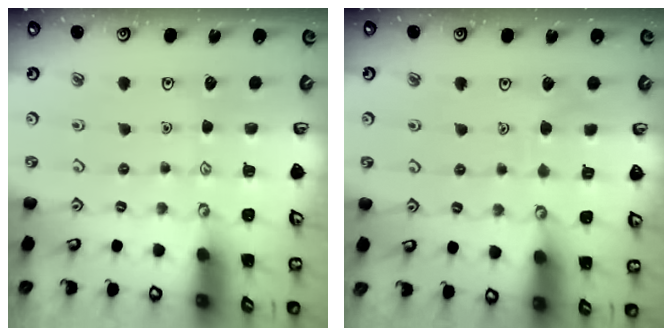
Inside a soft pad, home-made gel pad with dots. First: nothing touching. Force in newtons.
{"total": 3.9, "press": 3.9, "slide": 0.3}